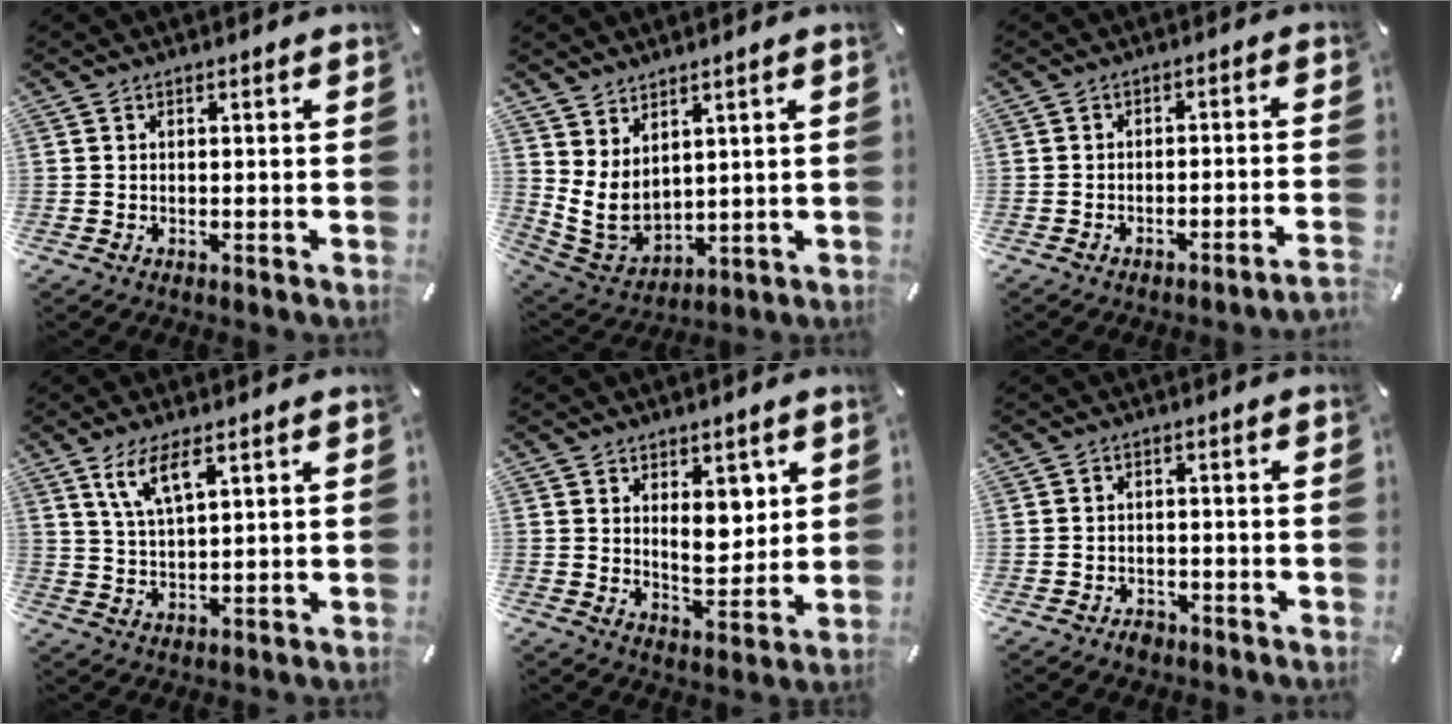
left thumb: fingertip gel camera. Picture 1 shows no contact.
{"total": 6.9, "force": [3.4, 5.0, 3.3], "torque": [-0.092, -0.031, 0.066]}
{"total": 3.2, "force": [-2.4, 0.3, 2.1], "torque": [-0.036, 0.004, -0.043]}
{"total": 6.9, "force": [4.2, 2.1, 5.1], "torque": [-0.113, 0.000, 0.075]}
{"total": 8.0, "force": [3.4, 5.0, 5.1], "torque": [-0.055, -0.018, 0.056]}
{"total": 2.5, "force": [-1.8, 1.5, 0.8], "torque": [-0.015, 0.011, -0.035]}